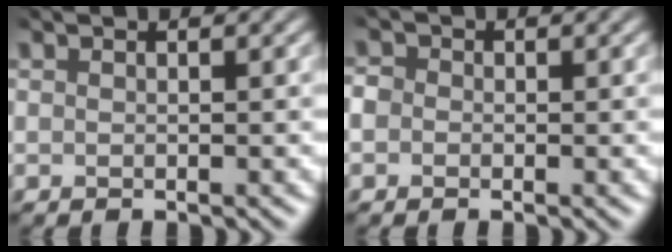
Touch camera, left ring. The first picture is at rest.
{"total": 2.7, "force": [-2.0, -0.4, -1.8], "torque": [0.010, -0.015, -0.024]}